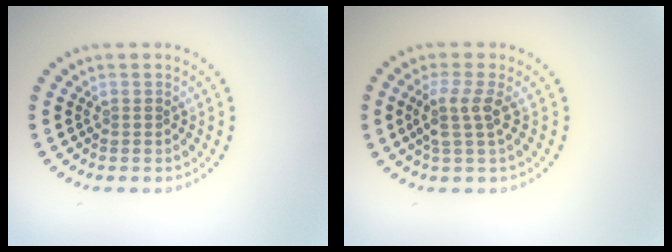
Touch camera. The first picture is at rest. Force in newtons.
{"total": 2.5, "press": 2.0, "slide": 1.5}